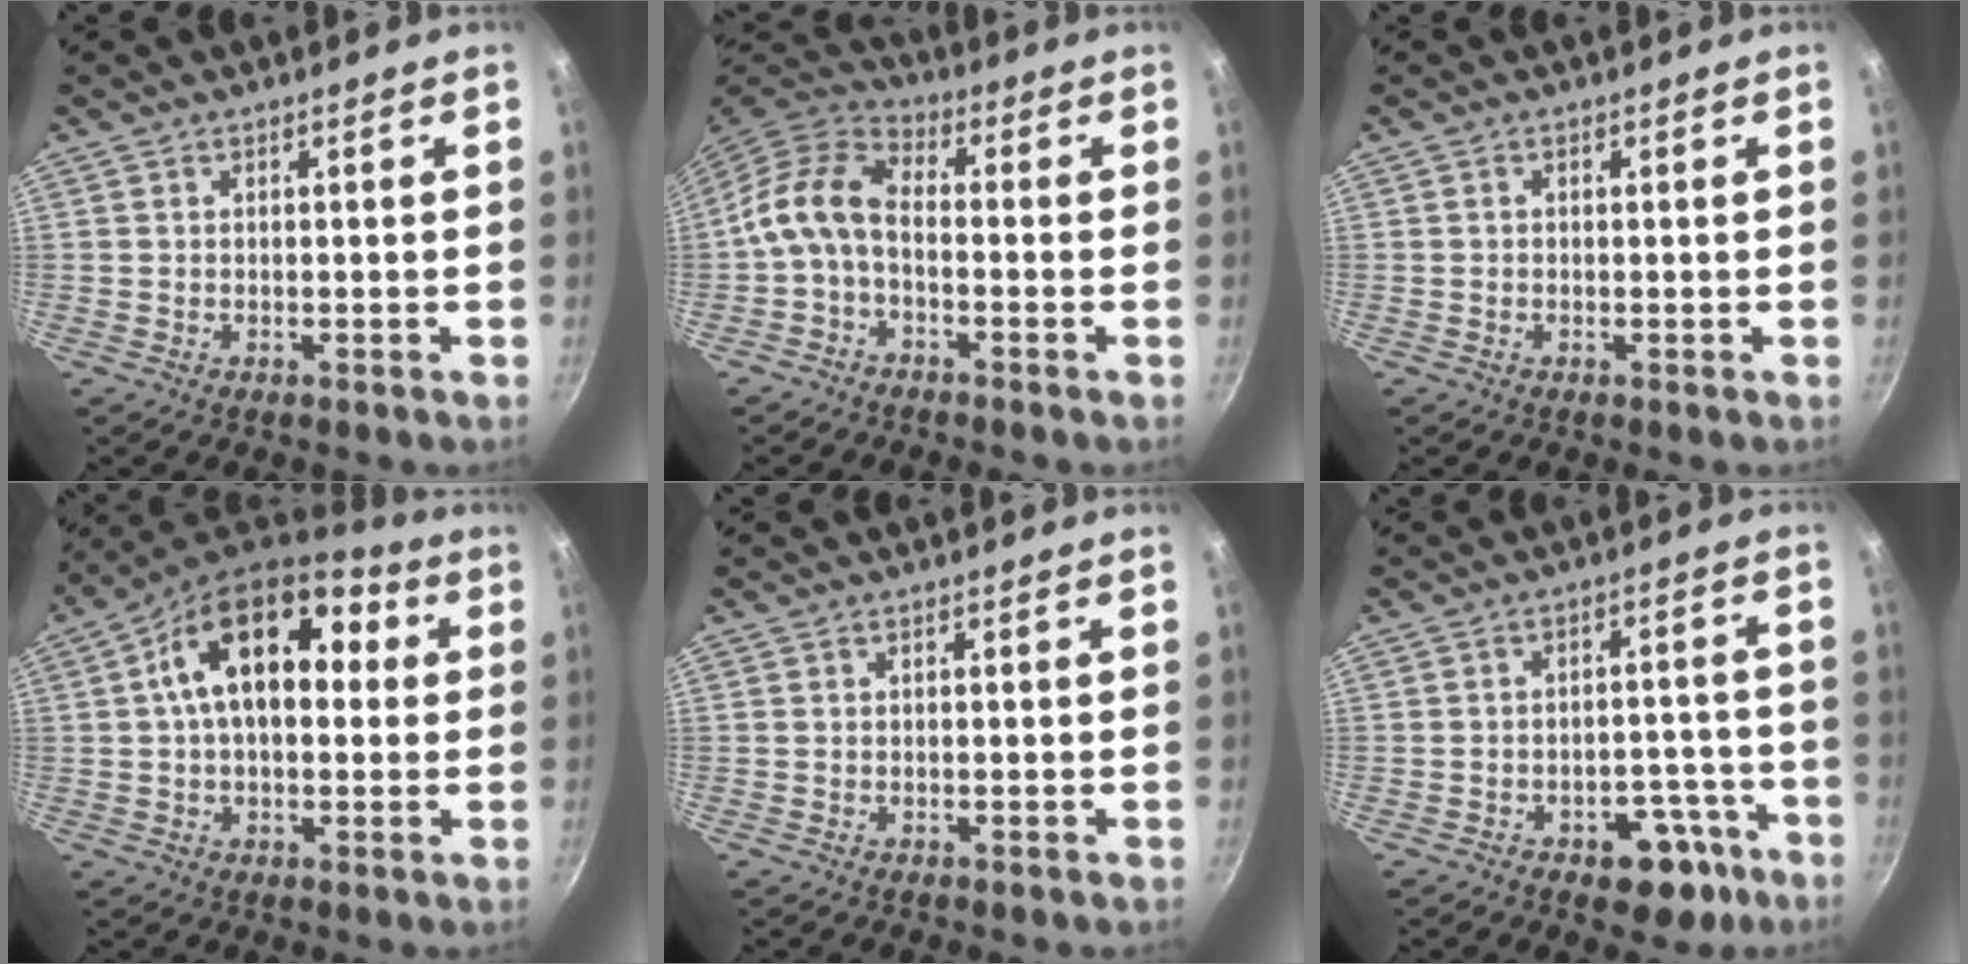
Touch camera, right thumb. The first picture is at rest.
{"total": 9.4, "force": [-1.8, 5.6, 7.4], "torque": [-0.146, 0.035, -0.052]}
{"total": 0.0}
{"total": 18.3, "force": [3.6, 10.7, 14.4], "torque": [-0.208, 0.033, 0.046]}
{"total": 0.0}
{"total": 8.7, "force": [-5.0, 5.0, 5.0], "torque": [-0.038, 0.047, -0.062]}